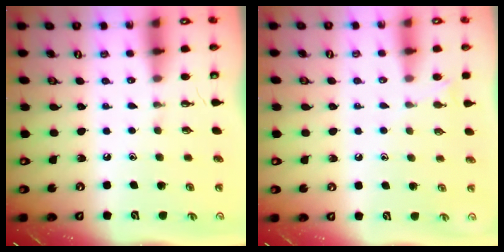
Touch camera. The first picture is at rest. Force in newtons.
{"total": 6.5, "press": 6.5, "slide": 0.3}